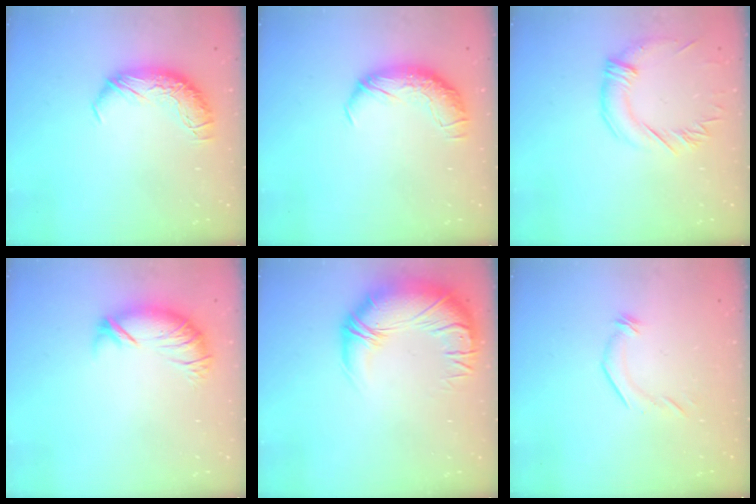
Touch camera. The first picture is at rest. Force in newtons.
{"total": 1.7, "press": 0.7, "slide": 1.6}
{"total": 1.3, "press": 0.2, "slide": 1.2}
{"total": 2.6, "press": 1.5, "slide": 2.1}
{"total": 4.8, "press": 3.3, "slide": 3.5}
{"total": 5.3, "press": 5.2, "slide": 1.0}